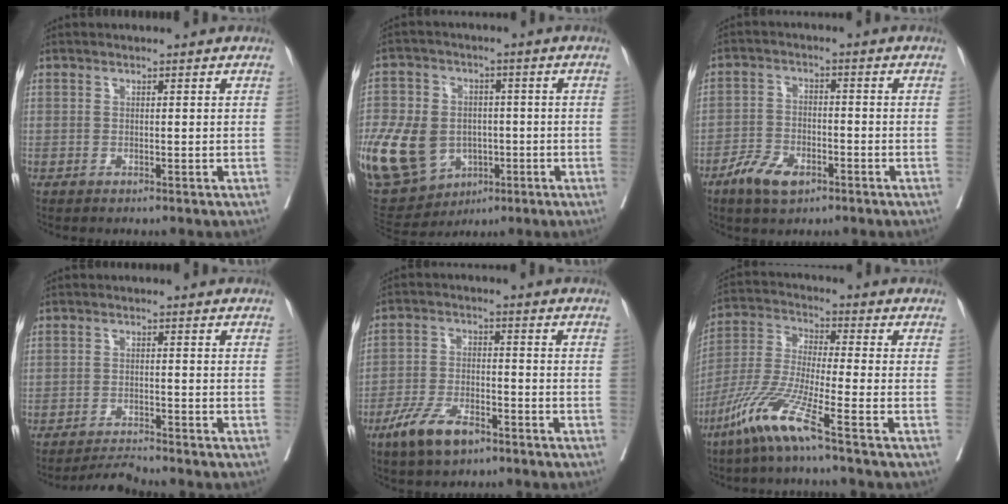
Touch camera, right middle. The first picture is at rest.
{"total": 20.9, "force": [-4.8, 16.3, 12.0], "torque": [-0.314, 0.005, -0.058]}
{"total": 6.1, "force": [-3.8, 2.8, 3.8], "torque": [-0.076, -0.001, -0.066]}
{"total": 3.0, "force": [-2.8, -1.1, -0.3], "torque": [0.003, -0.015, -0.047]}
{"total": 7.9, "force": [-5.1, 2.9, 5.2], "torque": [-0.110, -0.007, -0.093]}
{"total": 10.5, "force": [-6.6, -0.7, 8.1], "torque": [-0.178, -0.030, -0.141]}